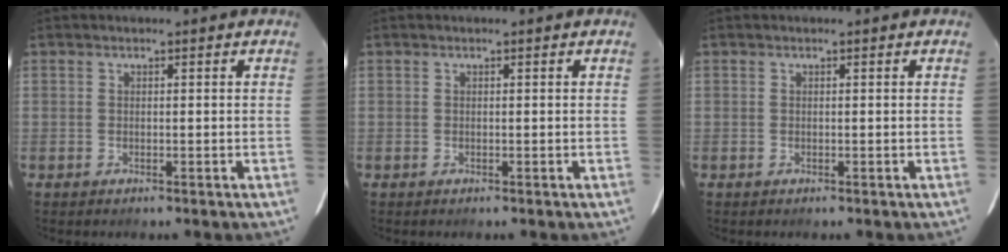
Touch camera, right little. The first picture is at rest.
{"total": 0.0}
{"total": 0.0}